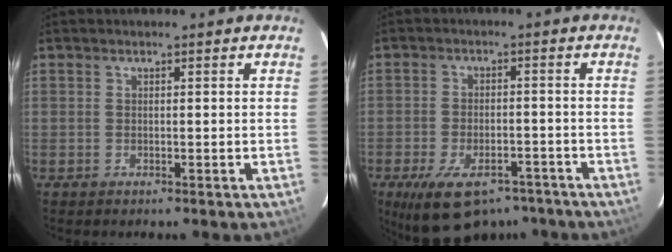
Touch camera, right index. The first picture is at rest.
{"total": 15.4, "force": [-10.4, 7.5, 8.4], "torque": [-0.179, -0.015, -0.156]}